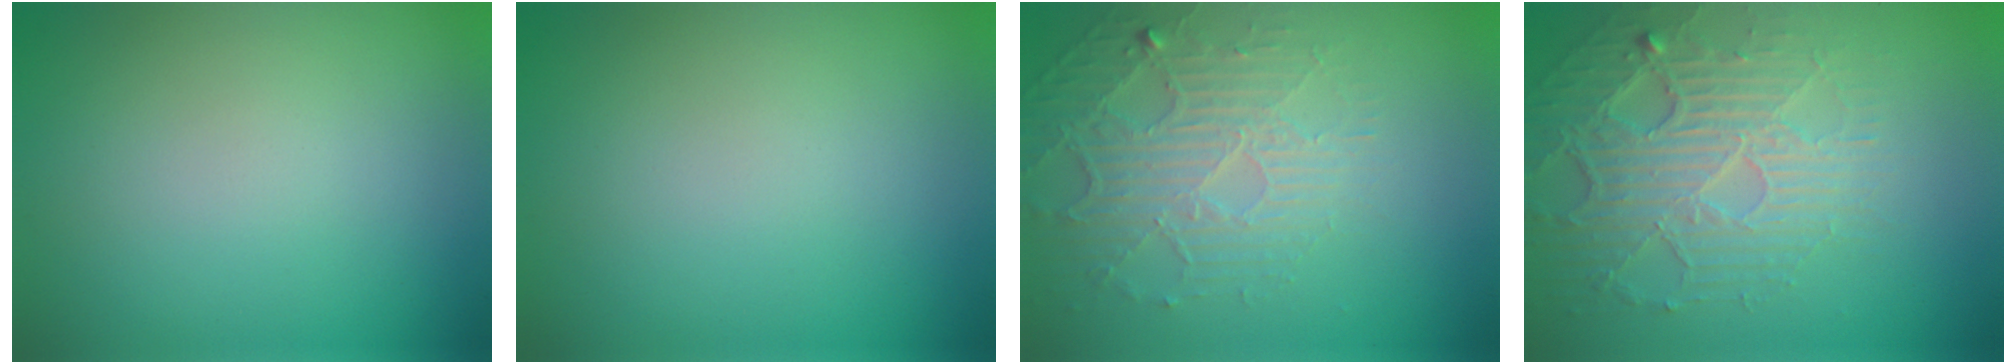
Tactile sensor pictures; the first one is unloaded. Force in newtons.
{"total": 0.0}
{"total": 4.7, "press": 3.4, "slide": 3.3}
{"total": 5.6, "press": 4.5, "slide": 3.3}